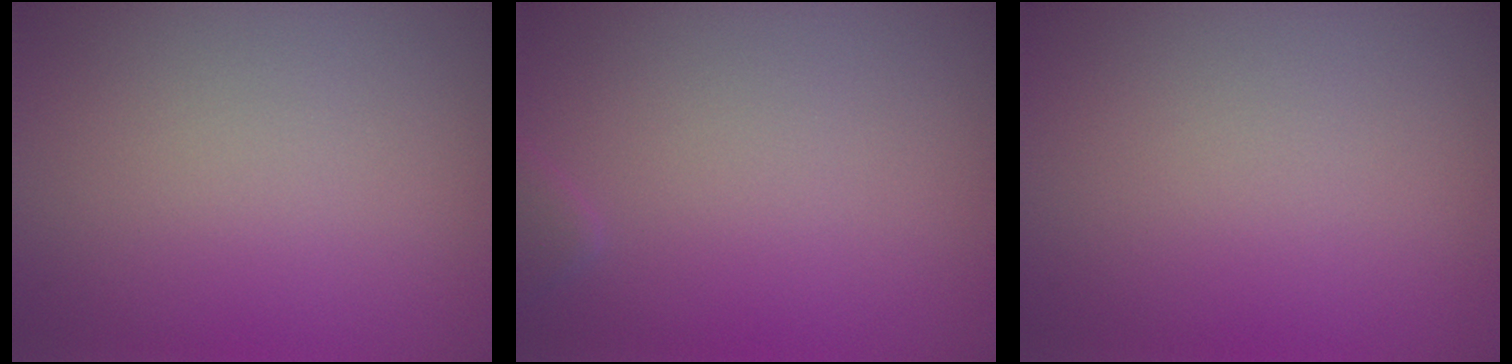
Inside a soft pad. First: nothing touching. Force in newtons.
{"total": 0.9, "press": 0.9, "slide": 0.0}
{"total": 0.0}